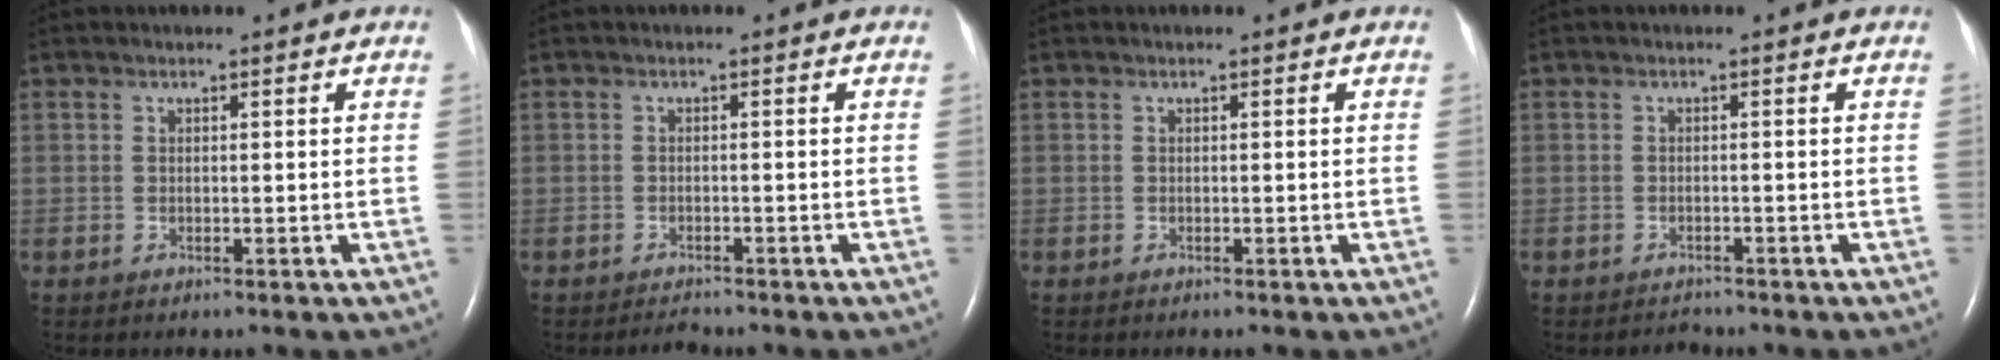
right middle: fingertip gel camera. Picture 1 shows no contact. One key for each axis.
{"total": 1.3, "fx": -1.3, "fy": 0.2, "fz": 0.1, "tx": -0.008, "ty": -0.006, "tz": -0.016}
{"total": 0.0}
{"total": 1.4, "fx": -1.3, "fy": 0.5, "fz": -0.2, "tx": -0.003, "ty": -0.005, "tz": -0.017}